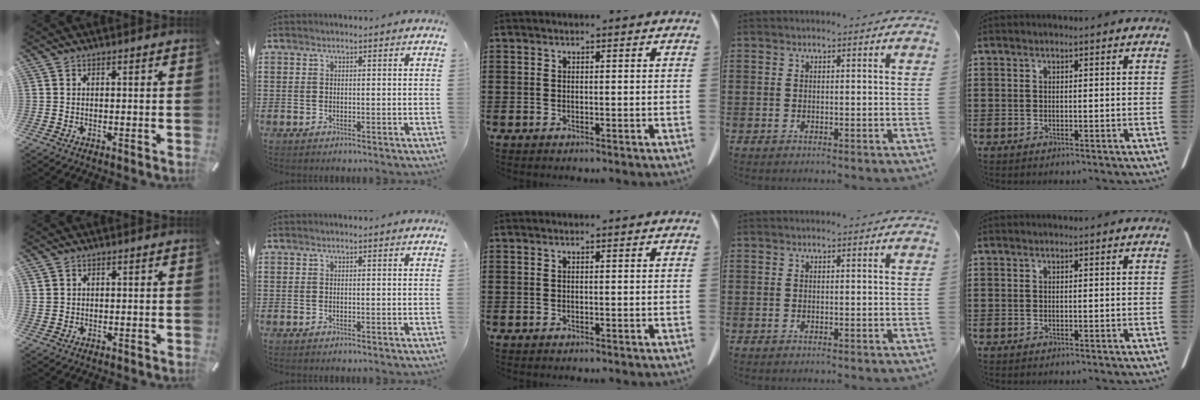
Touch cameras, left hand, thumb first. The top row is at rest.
{"thumb": {"total": 2.0, "force": [1.2, 1.6, 0.0], "torque": [-0.002, 0.002, 0.022]}}